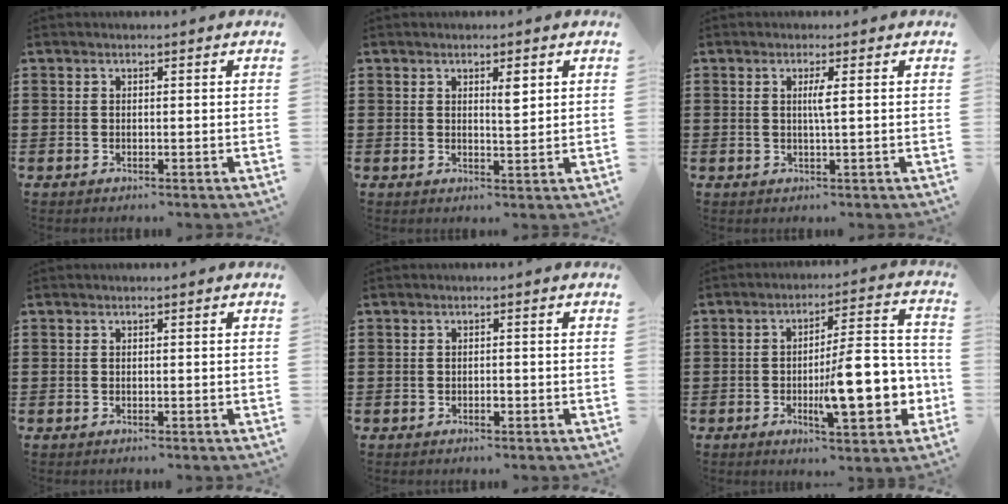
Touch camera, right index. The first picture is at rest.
{"total": 2.7, "force": [1.3, 0.8, 2.3], "torque": [-0.039, 0.002, 0.019]}
{"total": 1.9, "force": [0.4, -0.3, 1.8], "torque": [-0.034, -0.004, 0.004]}
{"total": 0.0}
{"total": 0.9, "force": [-0.4, 0.3, 0.8], "torque": [-0.015, -0.004, -0.006]}
{"total": 14.2, "force": [-3.1, 4.9, 12.9], "torque": [-0.179, -0.007, -0.053]}